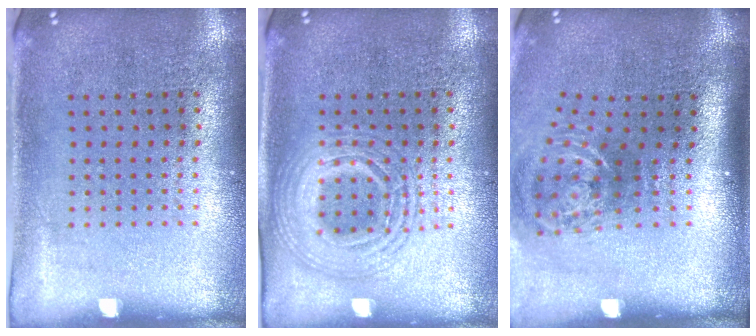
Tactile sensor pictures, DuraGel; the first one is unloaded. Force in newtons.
{"total": 2.7, "press": 2.7, "slide": 0.3}
{"total": 2.1, "press": 1.3, "slide": 1.7}